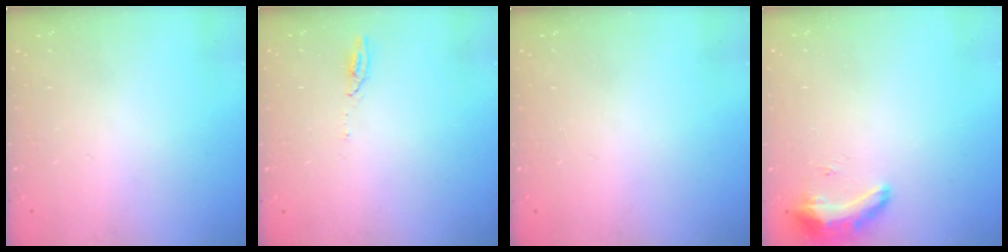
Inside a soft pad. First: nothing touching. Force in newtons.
{"total": 3.3, "press": 3.3, "slide": 0.3}
{"total": 0.0}
{"total": 8.4, "press": 8.3, "slide": 1.3}